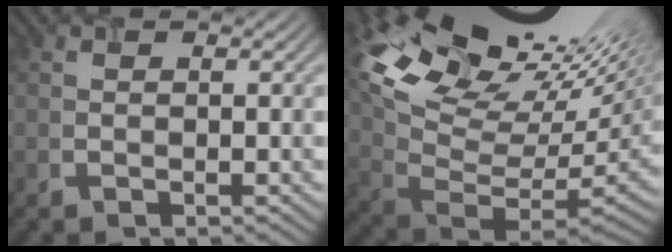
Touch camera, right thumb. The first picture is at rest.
{"total": 17.7, "force": [9.1, 7.7, 13.1], "torque": [-0.237, 0.021, 0.191]}